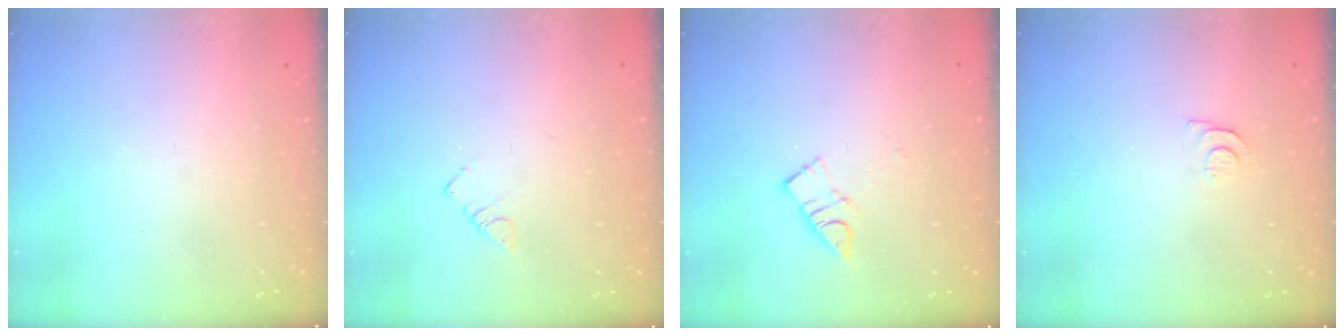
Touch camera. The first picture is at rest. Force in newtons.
{"total": 2.4, "press": 2.4, "slide": 0.4}
{"total": 6.6, "press": 6.6, "slide": 0.1}
{"total": 5.2, "press": 5.2, "slide": 0.6}